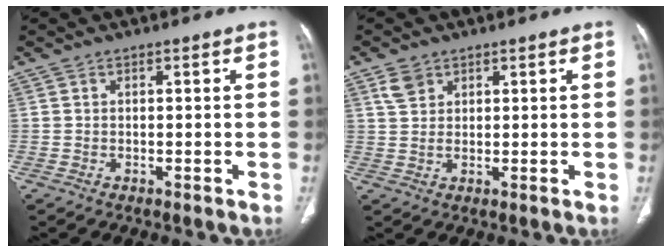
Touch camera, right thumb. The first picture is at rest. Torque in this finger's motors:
{"motor_torque": [-0.04, 0.05, 0.55, 0.09, 0.01]}